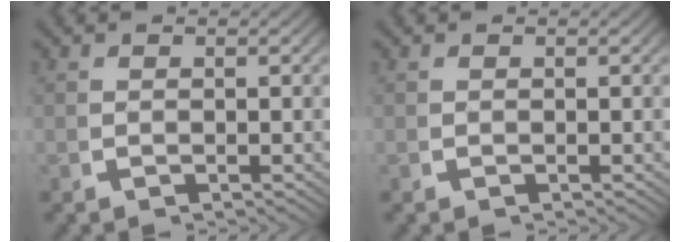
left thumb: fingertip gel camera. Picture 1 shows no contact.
{"total": 0.0}